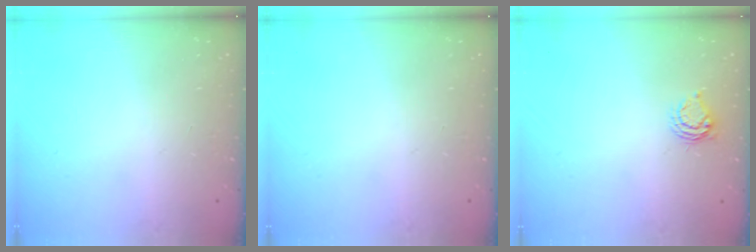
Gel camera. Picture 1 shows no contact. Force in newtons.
{"total": 0.0}
{"total": 5.6, "press": 5.6, "slide": 0.5}